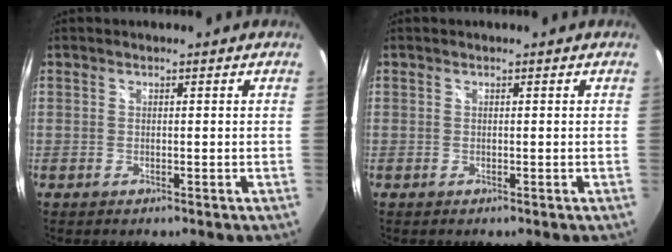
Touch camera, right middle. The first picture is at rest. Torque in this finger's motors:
{"motor_torque": [0.04, -0.13, 0.00, 0.00]}